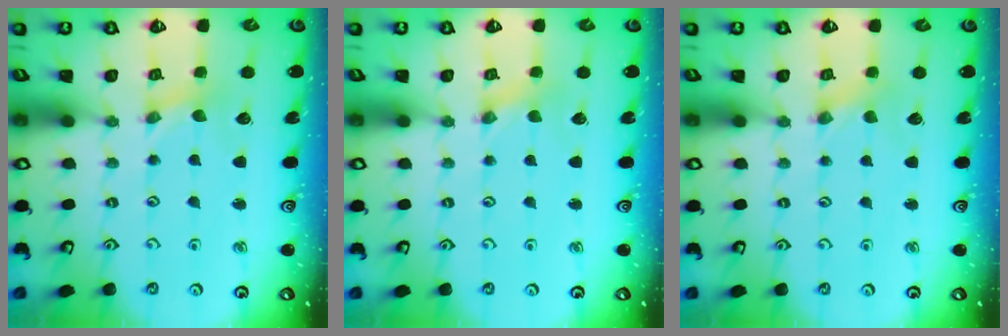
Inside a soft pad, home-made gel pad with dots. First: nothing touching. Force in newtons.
{"total": 0.0}
{"total": 0.9, "press": 0.9, "slide": 0.2}